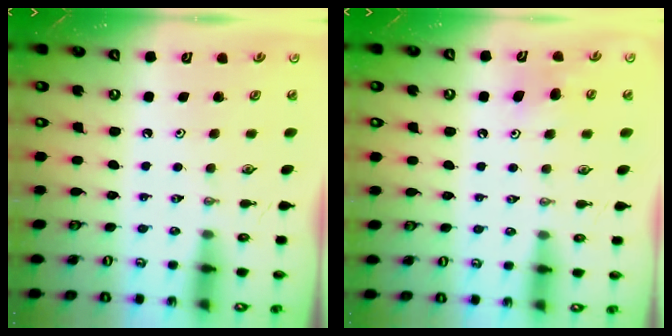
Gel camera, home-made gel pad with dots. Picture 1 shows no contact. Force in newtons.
{"total": 5.9, "press": 5.8, "slide": 1.1}